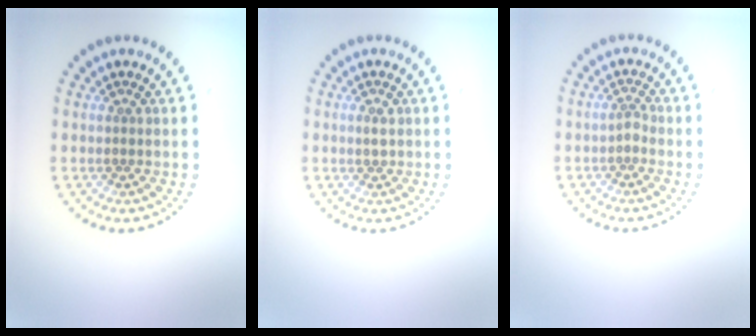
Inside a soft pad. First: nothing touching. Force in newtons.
{"total": 1.1, "press": 1.0, "slide": 0.3}
{"total": 0.9, "press": 0.6, "slide": 0.7}